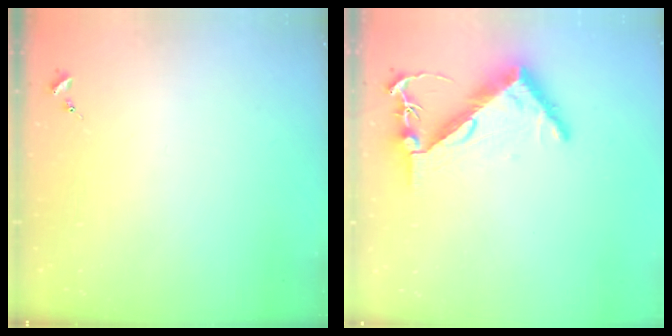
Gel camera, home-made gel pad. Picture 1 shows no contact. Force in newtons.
{"total": 7.8, "press": 7.7, "slide": 1.0}